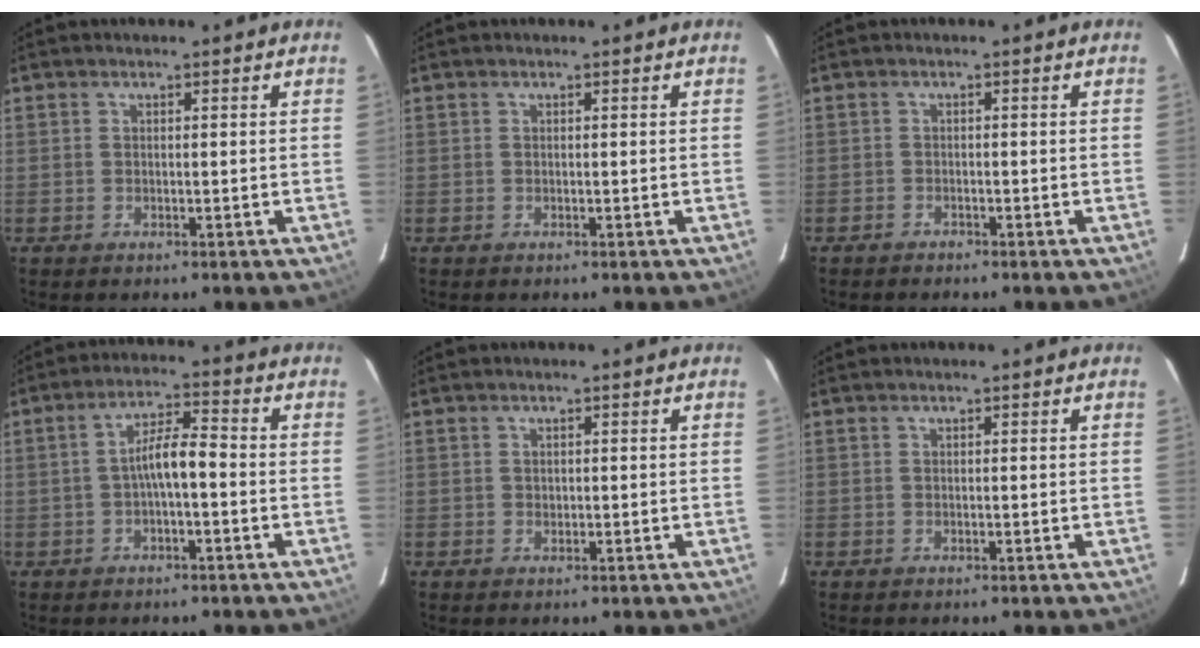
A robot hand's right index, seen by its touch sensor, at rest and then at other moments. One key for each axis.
{"total": 0.0}
{"total": 1.3, "fx": -1.2, "fy": 0.1, "fz": -0.6, "tx": 0.003, "ty": 0.003, "tz": -0.022}
{"total": 5.0, "fx": -1.5, "fy": 0.9, "fz": 4.7, "tx": -0.089, "ty": 0.013, "tz": -0.024}
{"total": 0.6, "fx": 0.1, "fy": 0.6, "fz": 0.0, "tx": 0.002, "ty": 0.000, "tz": 0.004}
{"total": 0.0}